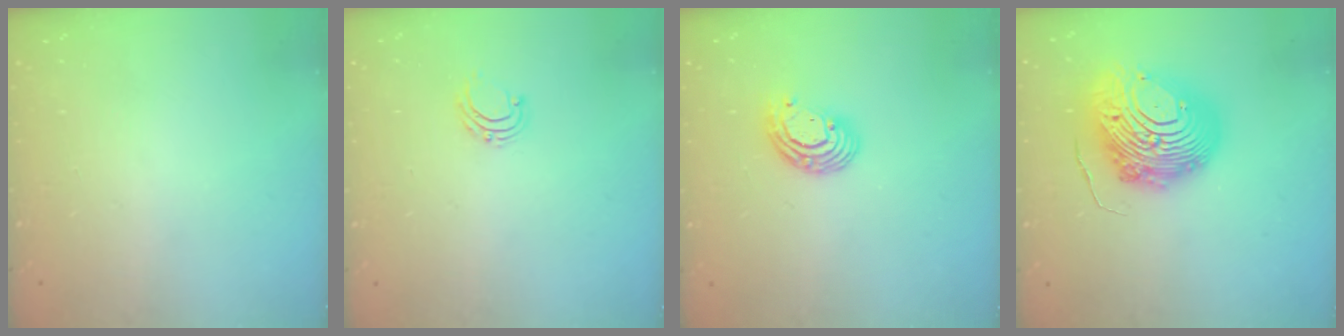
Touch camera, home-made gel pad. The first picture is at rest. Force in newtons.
{"total": 6.5, "press": 6.5, "slide": 0.4}
{"total": 8.4, "press": 8.3, "slide": 1.4}
{"total": 16.1, "press": 16.0, "slide": 1.8}